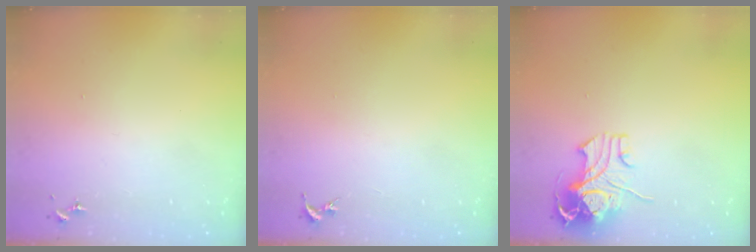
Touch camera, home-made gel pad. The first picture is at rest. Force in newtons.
{"total": 0.0}
{"total": 10.7, "press": 10.6, "slide": 1.8}